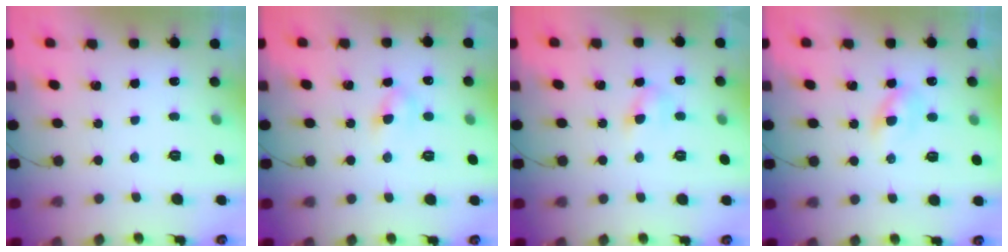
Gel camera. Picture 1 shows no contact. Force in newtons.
{"total": 4.0, "press": 3.7, "slide": 1.5}
{"total": 5.0, "press": 4.7, "slide": 1.4}
{"total": 2.7, "press": 2.5, "slide": 0.9}